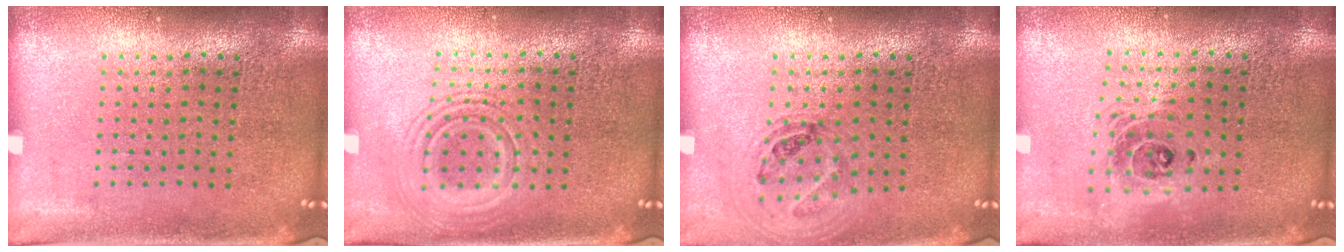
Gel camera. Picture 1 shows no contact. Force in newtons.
{"total": 2.3, "press": 2.3, "slide": 0.4}
{"total": 0.9, "press": 0.9, "slide": 0.2}
{"total": 1.5, "press": 1.2, "slide": 0.8}